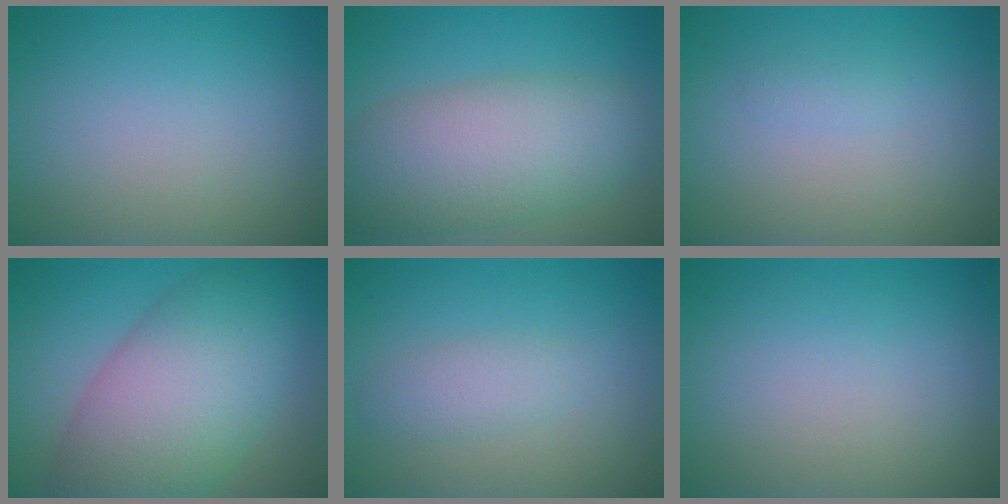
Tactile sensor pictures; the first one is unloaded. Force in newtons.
{"total": 8.4, "press": 8.4, "slide": 0.2}
{"total": 0.7, "press": 0.7, "slide": 0.0}
{"total": 10.6, "press": 10.6, "slide": 0.5}
{"total": 2.0, "press": 2.0, "slide": 0.1}
{"total": 0.0}